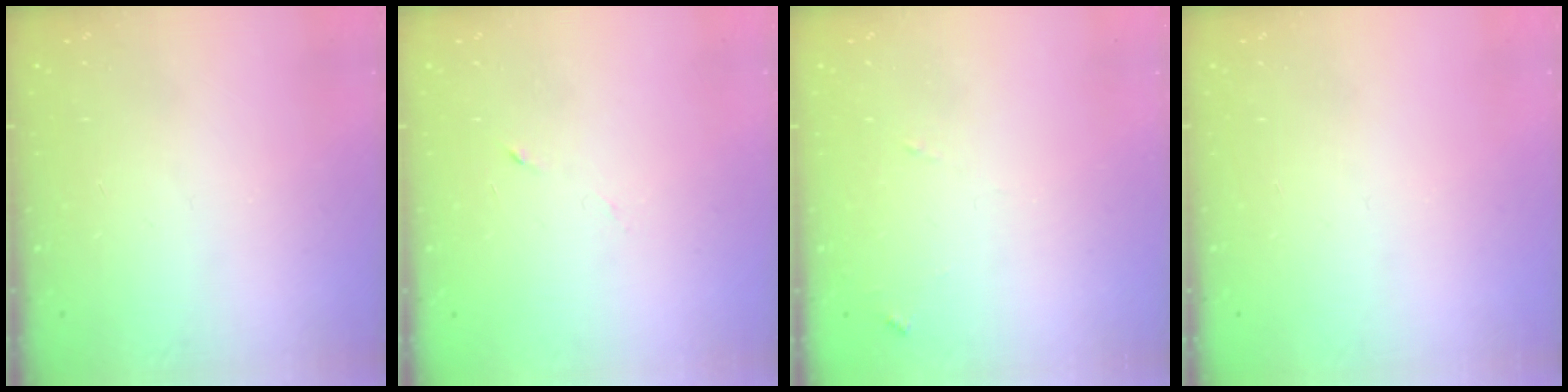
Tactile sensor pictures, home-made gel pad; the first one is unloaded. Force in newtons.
{"total": 3.1, "press": 3.0, "slide": 1.0}
{"total": 6.3, "press": 6.3, "slide": 0.5}
{"total": 0.0}